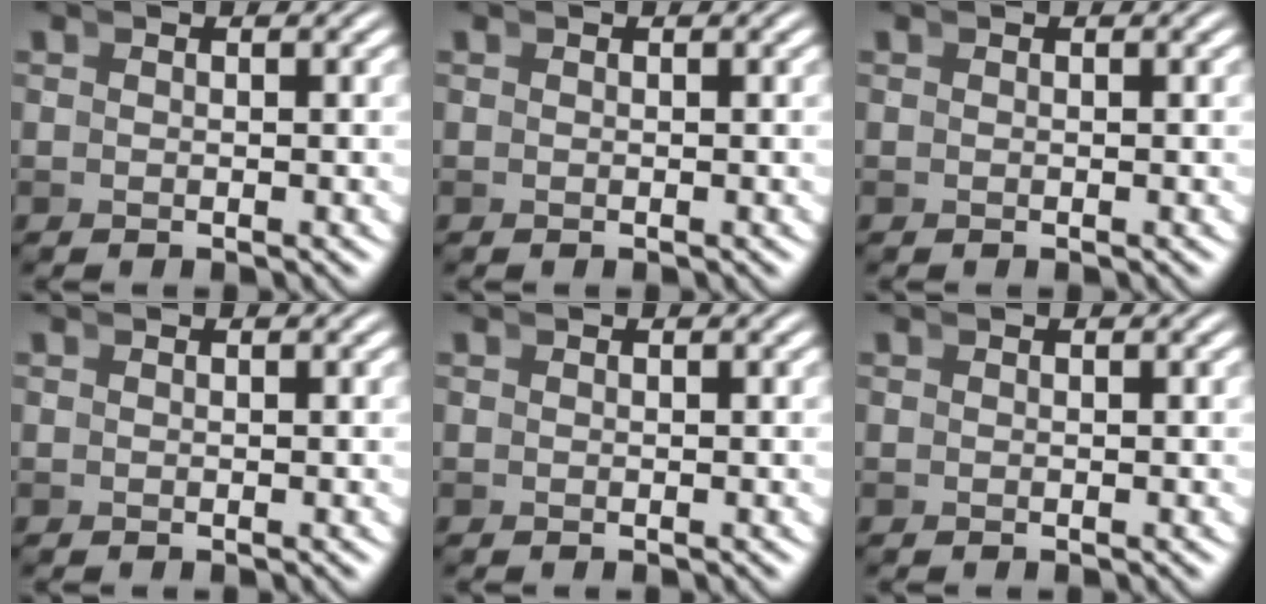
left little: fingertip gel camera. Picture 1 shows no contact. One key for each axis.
{"total": 0.0}
{"total": 0.0}
{"total": 0.0}
{"total": 0.0}
{"total": 0.0}